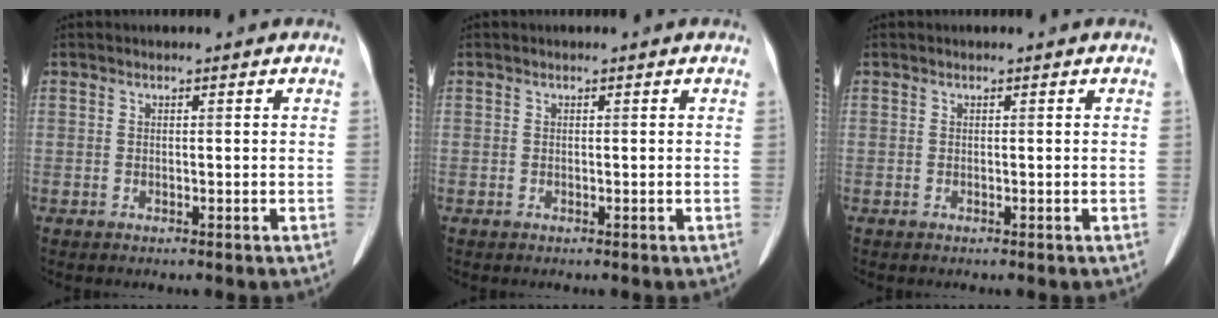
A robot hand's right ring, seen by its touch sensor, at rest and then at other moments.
{"total": 0.0}
{"total": 0.0}